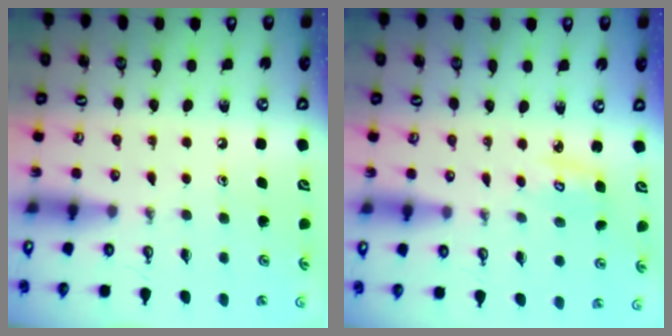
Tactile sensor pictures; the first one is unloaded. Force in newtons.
{"total": 2.9, "press": 2.9, "slide": 0.1}